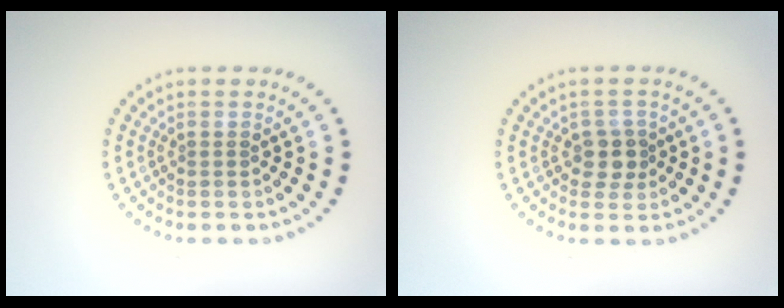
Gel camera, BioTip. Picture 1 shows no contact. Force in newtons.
{"total": 2.2, "press": 2.0, "slide": 1.0}